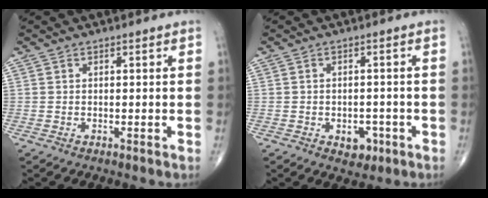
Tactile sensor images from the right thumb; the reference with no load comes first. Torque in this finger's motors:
{"motor_torque": [1.00, 0.50, 0.05, -0.28, 0.00]}